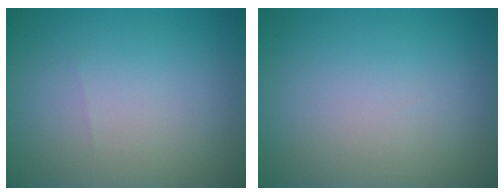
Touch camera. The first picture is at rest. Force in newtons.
{"total": 0.0}